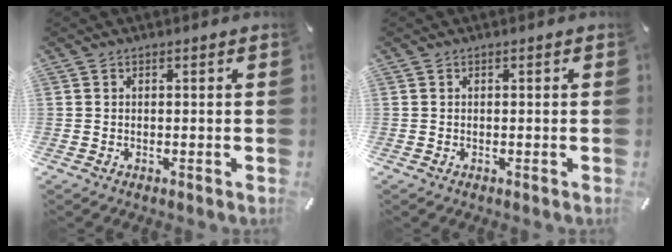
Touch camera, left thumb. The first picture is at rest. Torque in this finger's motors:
{"motor_torque": [0.03, 0.02, -0.06, 0.07, 0.00]}